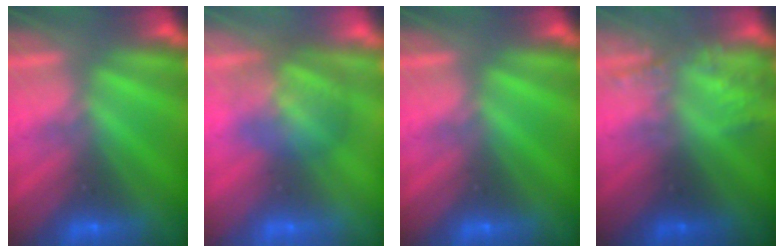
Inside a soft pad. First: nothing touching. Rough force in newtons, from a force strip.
{"total": 3.2}
{"total": 0.0}
{"total": 2.1}